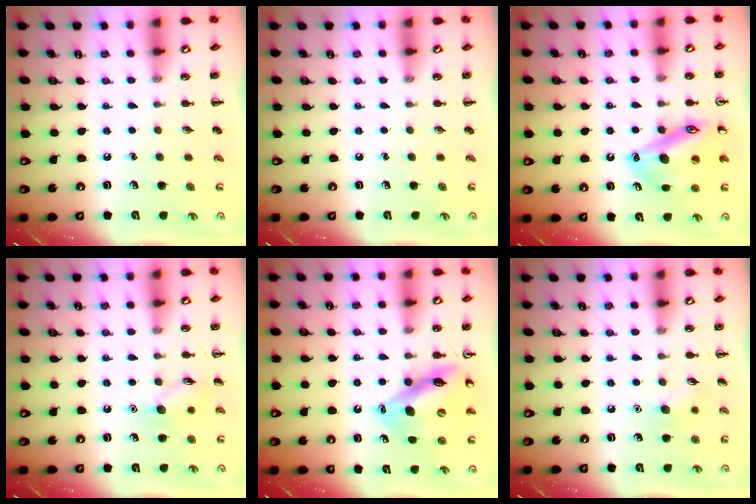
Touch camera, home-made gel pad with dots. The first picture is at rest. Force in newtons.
{"total": 0.0}
{"total": 16.2, "press": 16.1, "slide": 1.8}
{"total": 8.1, "press": 8.1, "slide": 0.5}
{"total": 12.1, "press": 11.4, "slide": 4.0}
{"total": 7.6, "press": 7.4, "slide": 1.9}